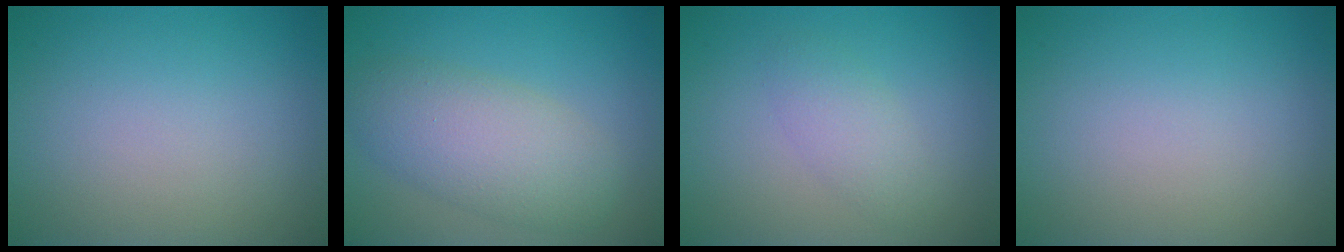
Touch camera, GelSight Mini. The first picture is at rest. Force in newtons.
{"total": 5.5, "press": 5.5, "slide": 0.2}
{"total": 2.1, "press": 2.1, "slide": 0.0}
{"total": 0.0}